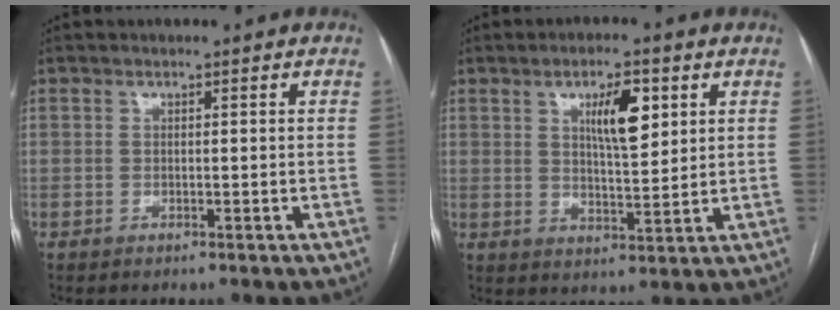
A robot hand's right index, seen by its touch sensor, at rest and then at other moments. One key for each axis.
{"total": 7.3, "fx": 3.0, "fy": 2.0, "fz": 6.4, "tx": -0.109, "ty": 0.003, "tz": 0.052}